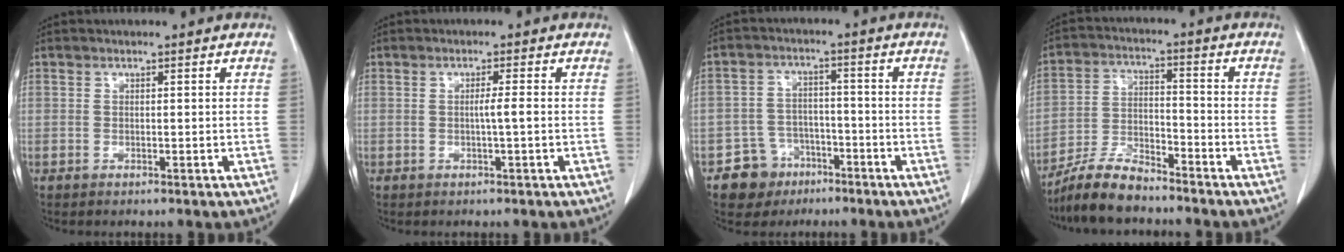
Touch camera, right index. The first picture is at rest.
{"total": 1.7, "force": [-0.2, -0.3, 1.7], "torque": [-0.031, 0.000, -0.004]}
{"total": 6.4, "force": [-3.8, 5.1, 0.4], "torque": [0.003, 0.014, -0.058]}
{"total": 8.5, "force": [-7.5, 2.0, 3.4], "torque": [-0.070, -0.007, -0.141]}